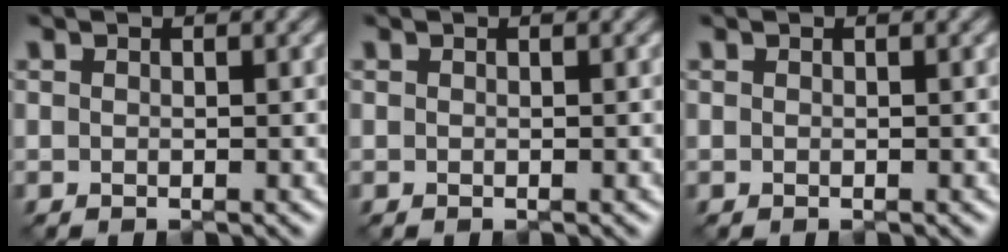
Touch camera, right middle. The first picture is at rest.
{"total": 0.0}
{"total": 0.0}